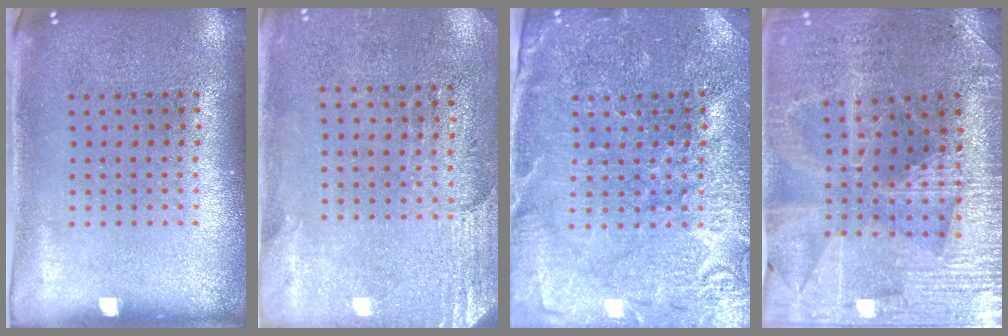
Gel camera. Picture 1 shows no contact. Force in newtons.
{"total": 2.8, "press": 2.4, "slide": 1.4}
{"total": 3.7, "press": 3.6, "slide": 0.9}
{"total": 3.2, "press": 3.1, "slide": 0.5}